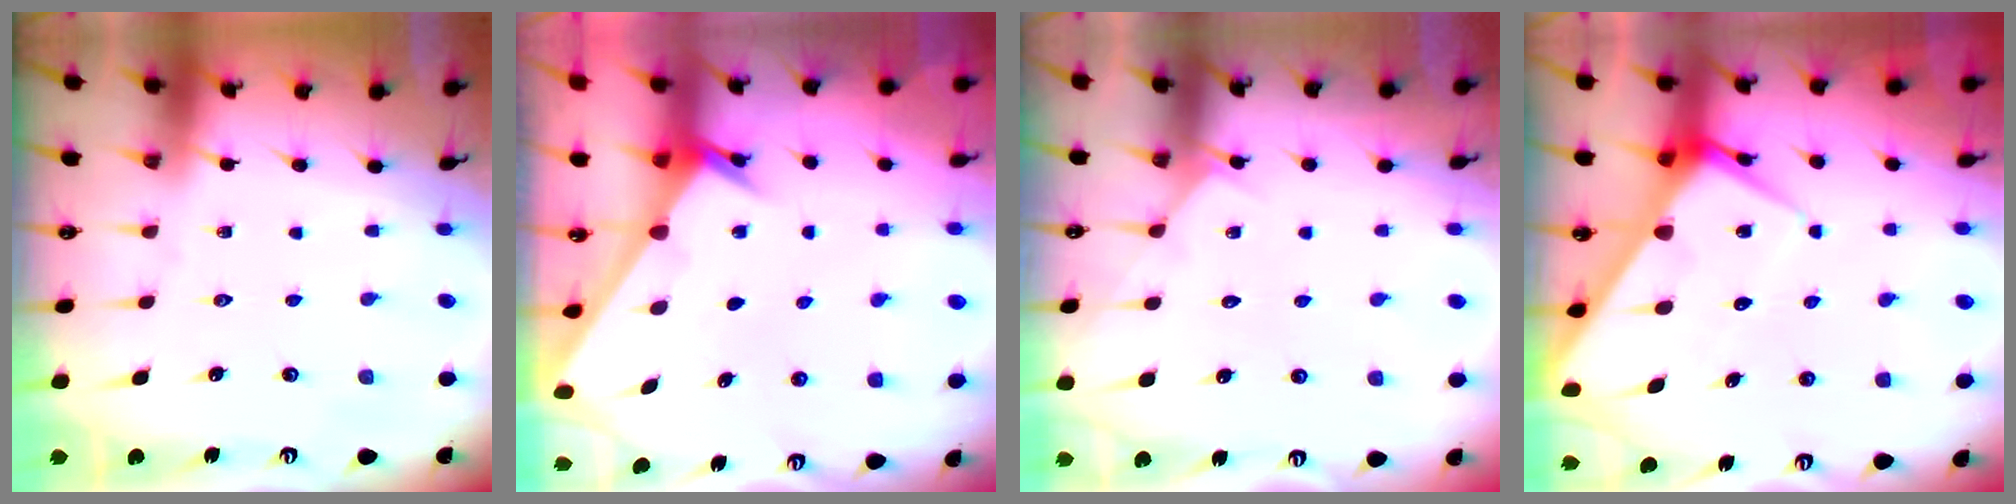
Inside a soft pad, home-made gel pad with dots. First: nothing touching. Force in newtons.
{"total": 2.2, "press": 2.2, "slide": 0.2}
{"total": 2.8, "press": 2.7, "slide": 0.4}
{"total": 7.3, "press": 7.3, "slide": 0.5}